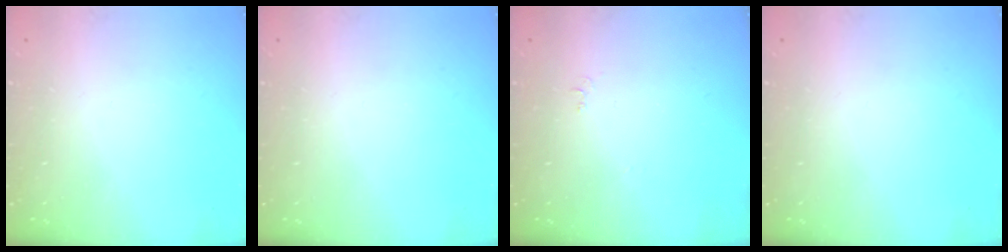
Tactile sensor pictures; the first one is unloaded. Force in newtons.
{"total": 0.0}
{"total": 6.1, "press": 6.1, "slide": 0.7}
{"total": 0.0}